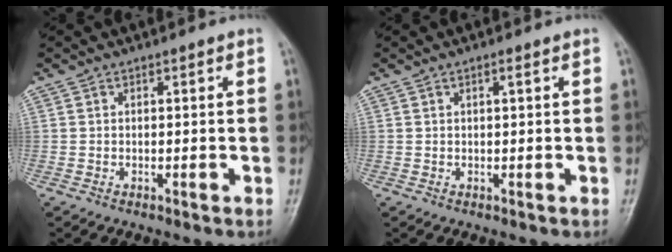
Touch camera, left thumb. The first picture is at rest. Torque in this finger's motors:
{"motor_torque": [-0.16, -0.11, -0.18, 0.31, -0.02]}